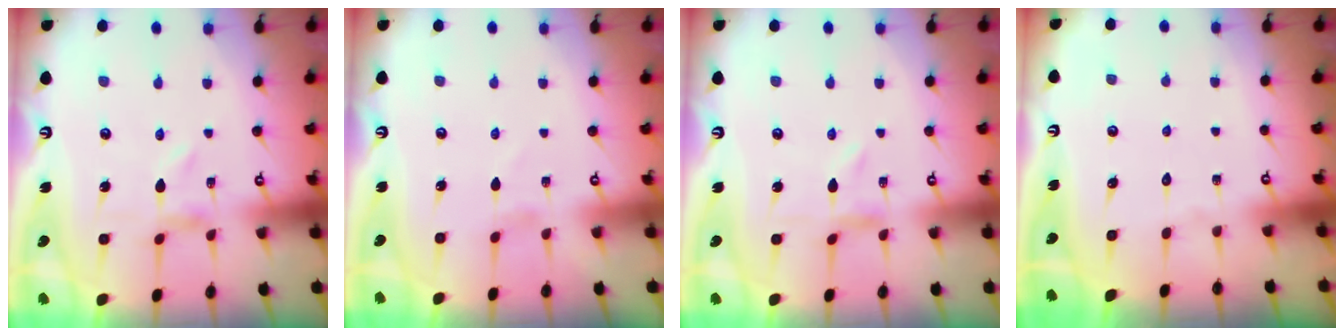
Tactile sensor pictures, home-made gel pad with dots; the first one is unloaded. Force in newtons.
{"total": 1.2, "press": 1.2, "slide": 0.1}
{"total": 0.0}
{"total": 1.7, "press": 1.7, "slide": 0.2}